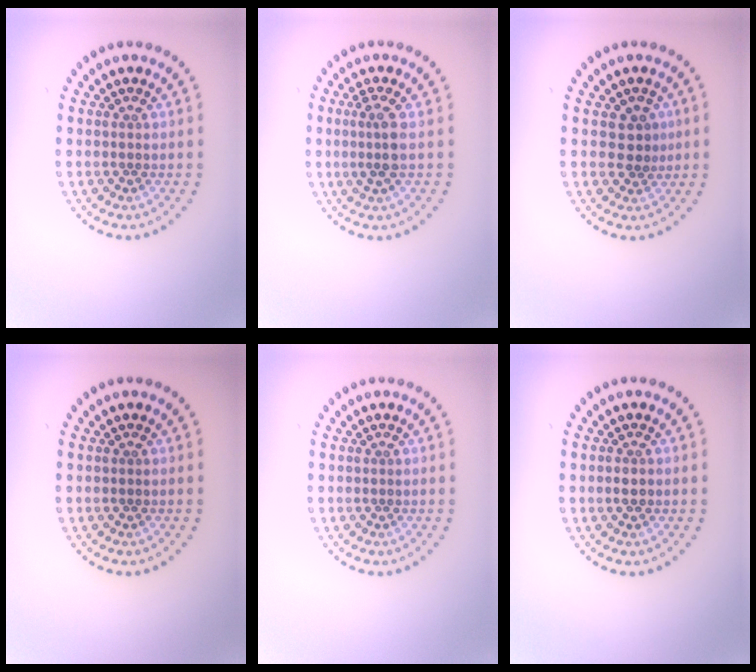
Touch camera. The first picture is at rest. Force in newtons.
{"total": 2.2, "press": 1.9, "slide": 1.1}
{"total": 2.0, "press": 1.8, "slide": 0.8}
{"total": 0.0}
{"total": 0.0}
{"total": 1.0, "press": 1.0, "slide": 0.2}